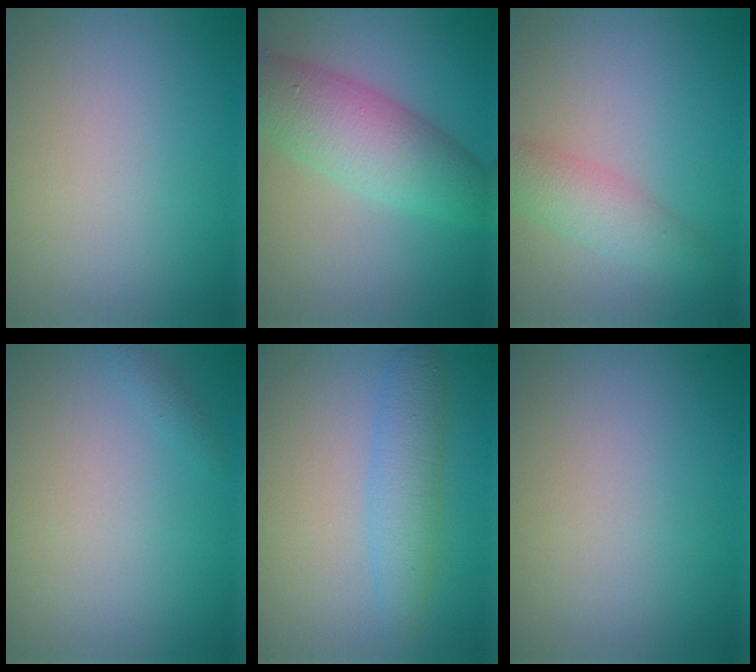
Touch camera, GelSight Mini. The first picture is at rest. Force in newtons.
{"total": 6.3, "press": 6.2, "slide": 0.1}
{"total": 2.8, "press": 2.8, "slide": 0.2}
{"total": 0.6, "press": 0.6, "slide": 0.0}
{"total": 3.1, "press": 3.1, "slide": 0.1}
{"total": 0.0}